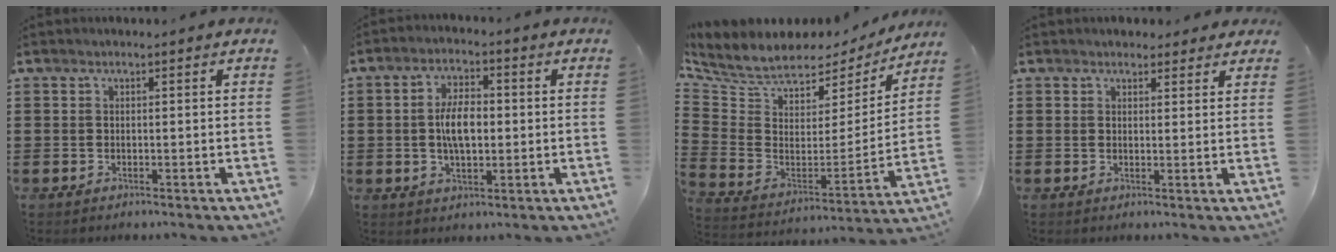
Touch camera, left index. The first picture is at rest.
{"total": 6.1, "force": [-0.1, 2.9, 5.3], "torque": [-0.107, -0.001, -0.009]}
{"total": 6.1, "force": [5.1, 2.7, 1.9], "torque": [-0.072, -0.042, 0.088]}
{"total": 2.2, "force": [2.0, 1.0, 0.3], "torque": [-0.003, 0.001, 0.036]}